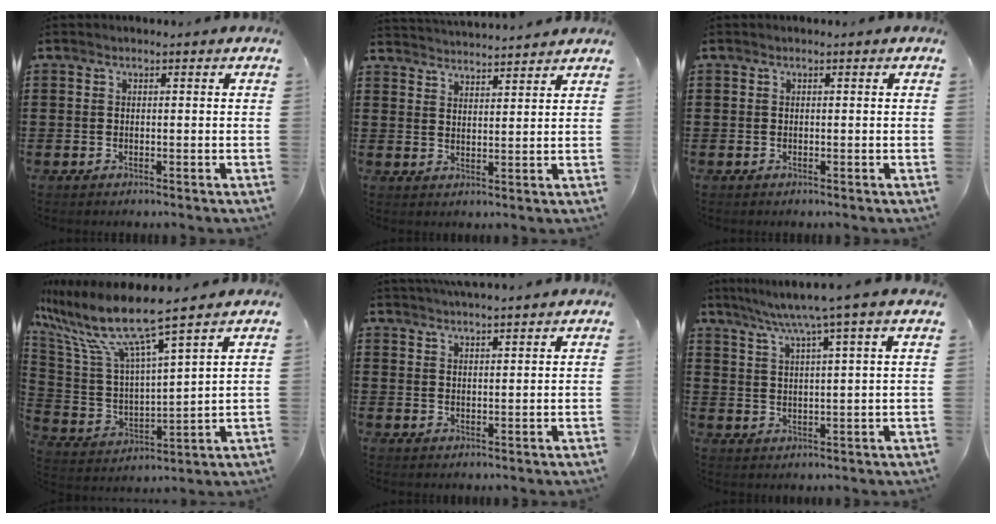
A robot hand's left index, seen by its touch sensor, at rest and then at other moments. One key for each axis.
{"total": 3.3, "fx": 3.2, "fy": -0.4, "fz": -0.3, "tx": -0.006, "ty": -0.018, "tz": 0.058}
{"total": 0.0}
{"total": 10.2, "fx": 8.0, "fy": 0.6, "fz": 6.3, "tx": -0.158, "ty": -0.057, "tz": 0.131}
{"total": 2.7, "fx": 2.7, "fy": -0.3, "fz": 0.2, "tx": -0.011, "ty": -0.008, "tz": 0.050}
{"total": 6.2, "fx": 4.7, "fy": -1.3, "fz": 3.9, "tx": -0.090, "ty": -0.019, "tz": 0.077}